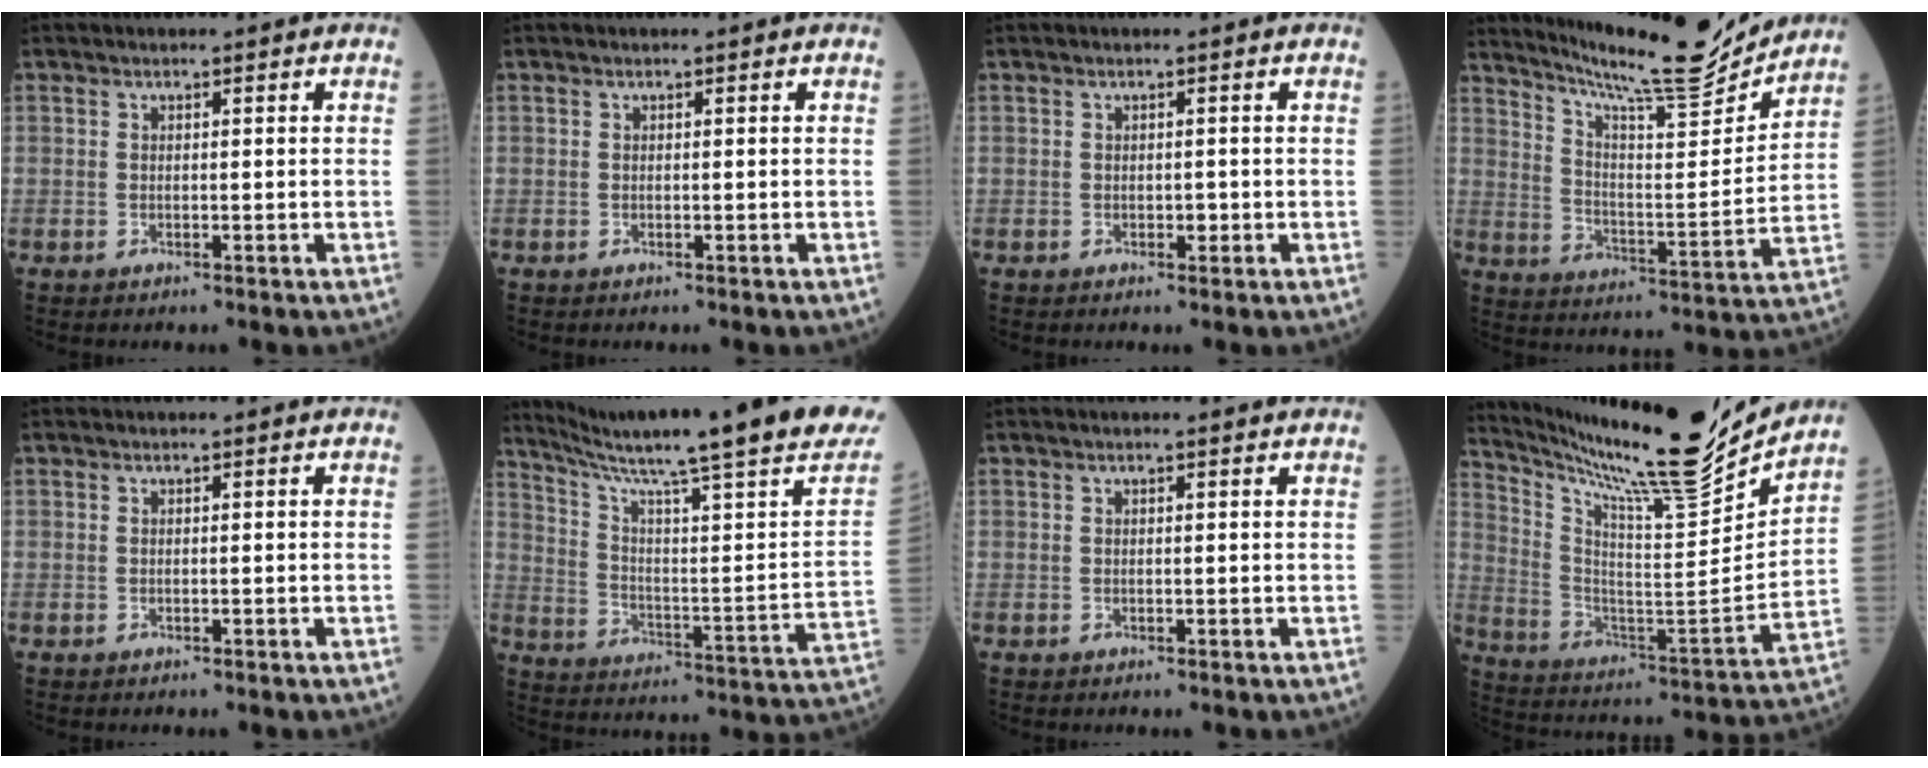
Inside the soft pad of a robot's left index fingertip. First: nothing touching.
{"total": 0.0}
{"total": 0.8, "force": [-0.1, 0.5, 0.7], "torque": [-0.007, 0.002, -0.002]}
{"total": 16.8, "force": [15.7, 0.0, 5.8], "torque": [-0.108, -0.028, 0.243]}
{"total": 0.0}
{"total": 29.6, "force": [22.8, 0.5, 18.9], "torque": [-0.270, -0.069, 0.308]}
{"total": 1.6, "force": [1.4, -0.2, 0.8], "torque": [-0.015, 0.009, 0.019]}
{"total": 20.9, "force": [19.1, 0.1, 8.4], "torque": [-0.166, -0.063, 0.302]}